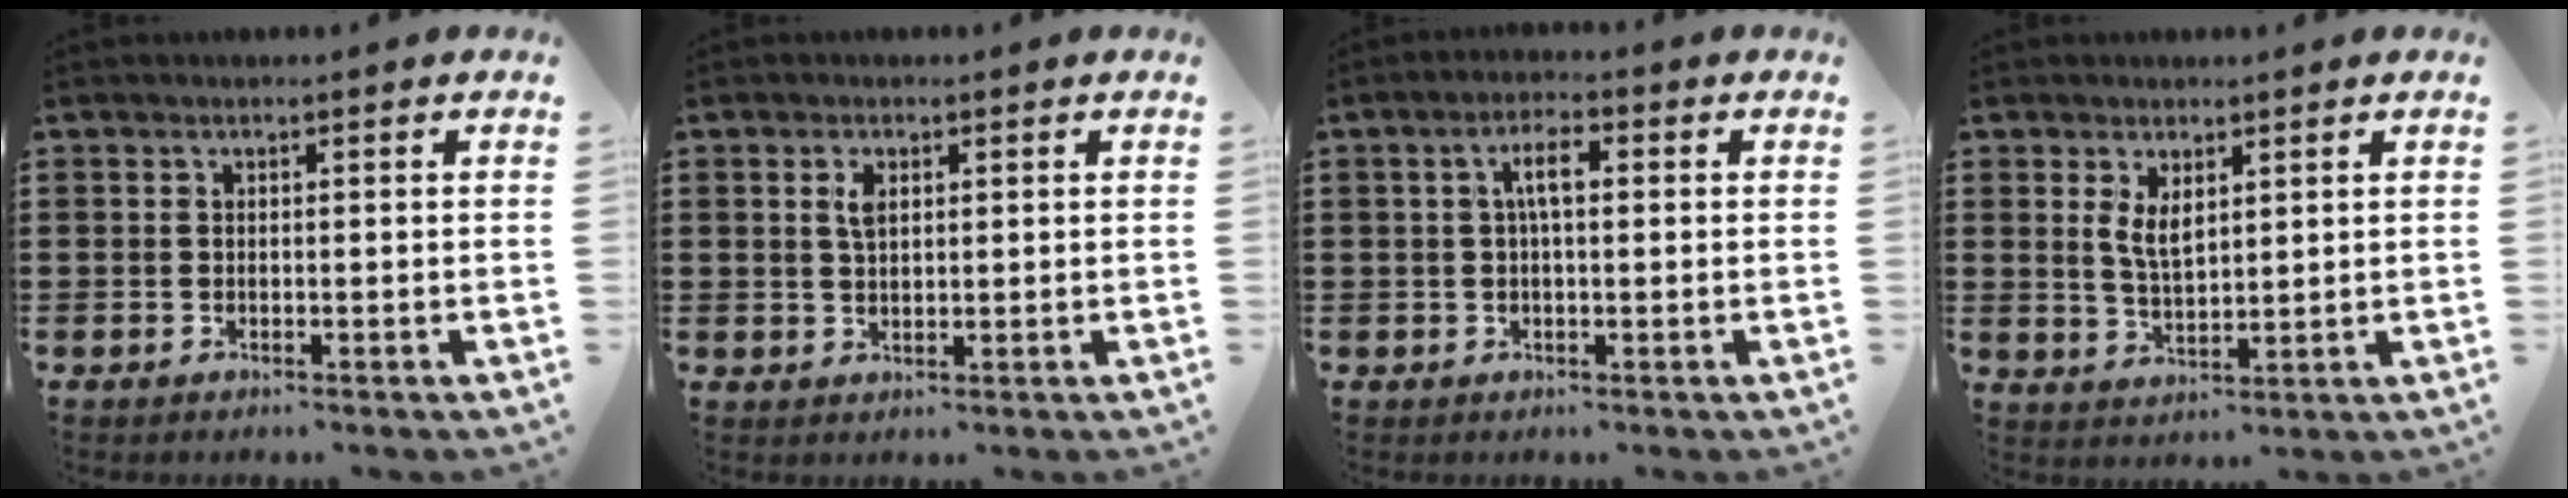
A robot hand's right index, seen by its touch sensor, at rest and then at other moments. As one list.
[{"total": 2.5, "force": [1.0, 1.2, 2.0], "torque": [-0.044, 0.004, 0.017]}, {"total": 3.8, "force": [0.5, 1.3, 3.5], "torque": [-0.069, 0.009, 0.005]}, {"total": 3.7, "force": [1.7, 1.7, 2.8], "torque": [-0.051, 0.001, 0.029]}]